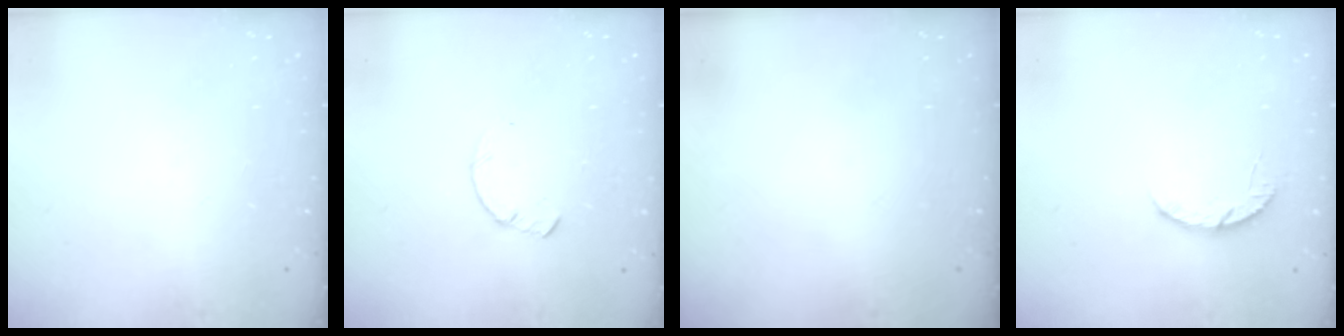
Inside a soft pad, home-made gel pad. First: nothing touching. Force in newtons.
{"total": 1.4, "press": 1.4, "slide": 0.2}
{"total": 0.0}
{"total": 5.0, "press": 4.9, "slide": 0.6}